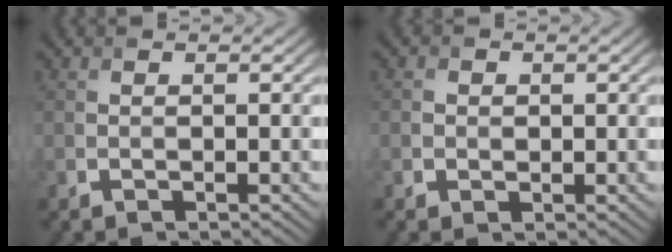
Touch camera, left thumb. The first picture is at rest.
{"total": 1.3, "force": [0.0, 1.3, 0.4], "torque": [-0.006, 0.002, 0.000]}